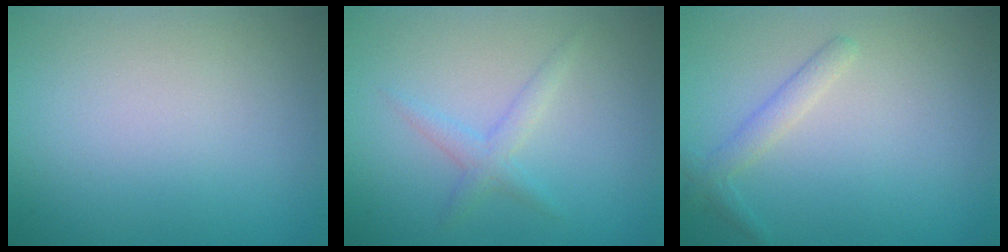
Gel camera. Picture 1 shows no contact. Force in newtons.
{"total": 1.7, "press": 1.7, "slide": 0.1}
{"total": 1.6, "press": 1.6, "slide": 0.1}